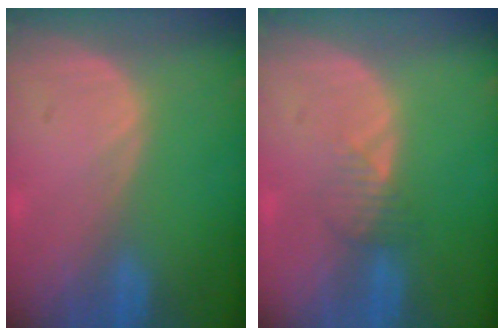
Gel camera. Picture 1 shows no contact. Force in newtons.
{"total": 2.1, "press": 2.1, "slide": 0.2}